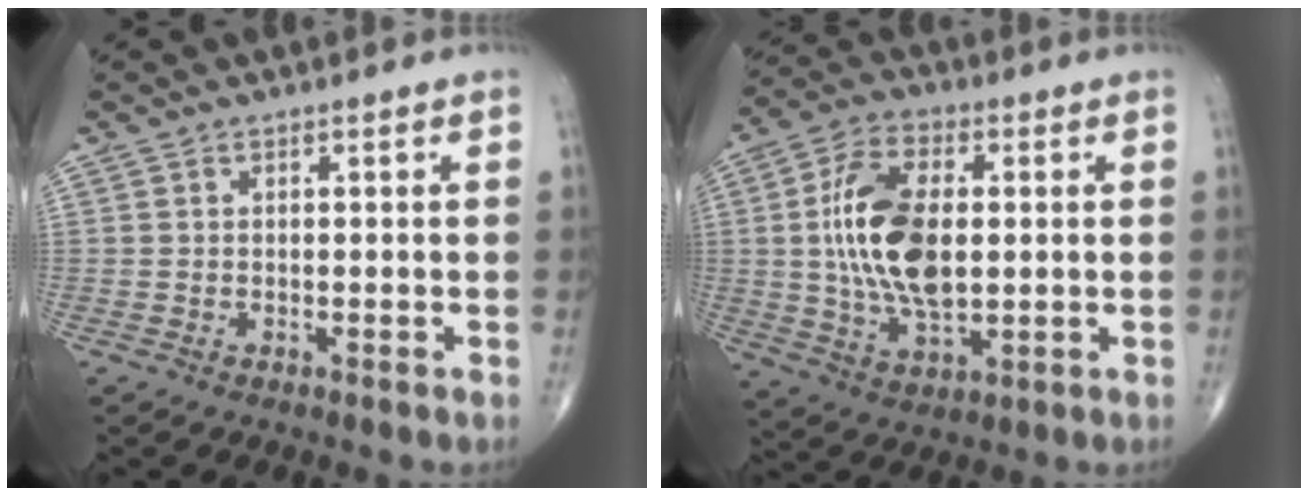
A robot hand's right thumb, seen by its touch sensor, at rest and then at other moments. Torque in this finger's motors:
{"motor_torque": [1.42, 3.59, 1.74, 0.07, 0.26]}